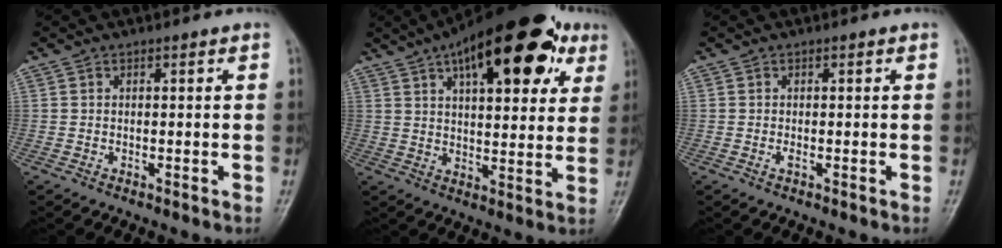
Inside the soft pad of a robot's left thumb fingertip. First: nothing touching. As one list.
[{"total": 24.0, "force": [11.8, 10.0, 18.4], "torque": [-0.242, -0.002, 0.170]}, {"total": 0.9, "force": [-0.2, 0.2, 0.8], "torque": [-0.015, 0.002, -0.002]}]